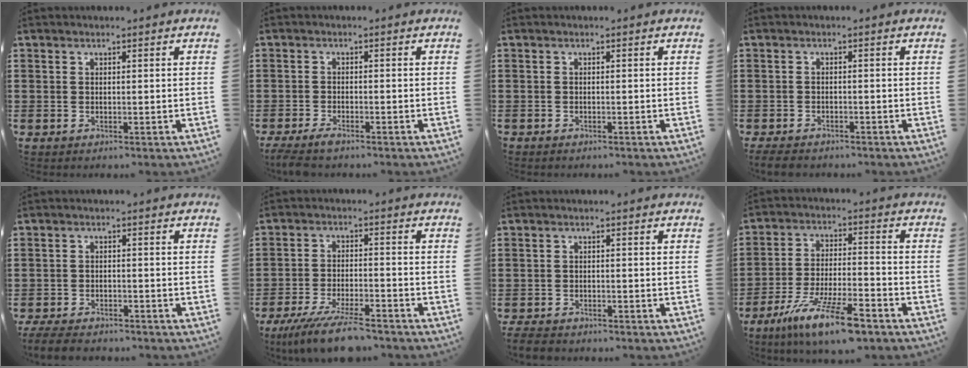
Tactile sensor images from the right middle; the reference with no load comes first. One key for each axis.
{"total": 1.9, "fx": -1.6, "fy": 0.3, "fz": 1.1, "tx": -0.035, "ty": -0.002, "tz": -0.035}
{"total": 0.5, "fx": -0.5, "fy": 0.2, "fz": 0.0, "tx": -0.001, "ty": 0.000, "tz": -0.011}
{"total": 2.2, "fx": -2.1, "fy": 0.4, "fz": 0.6, "tx": -0.023, "ty": -0.005, "tz": -0.045}
{"total": 3.7, "fx": -3.5, "fy": 0.6, "fz": 1.0, "tx": -0.033, "ty": -0.006, "tz": -0.075}
{"total": 8.1, "fx": -6.6, "fy": 0.8, "fz": 4.5, "tx": -0.100, "ty": -0.010, "tz": -0.126}
{"total": 2.5, "fx": -2.4, "fy": 0.4, "fz": 0.7, "tx": -0.022, "ty": -0.003, "tz": -0.052}
{"total": 11.5, "fx": -8.1, "fy": 1.7, "fz": 8.0, "tx": -0.160, "ty": 0.003, "tz": -0.152}